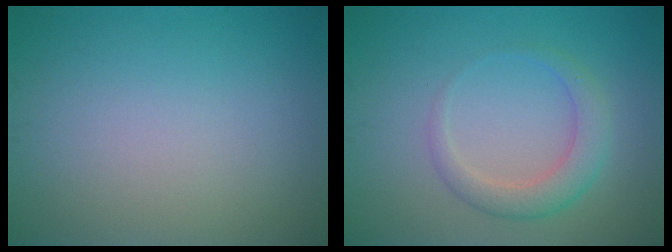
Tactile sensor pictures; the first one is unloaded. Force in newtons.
{"total": 3.0, "press": 3.0, "slide": 0.1}